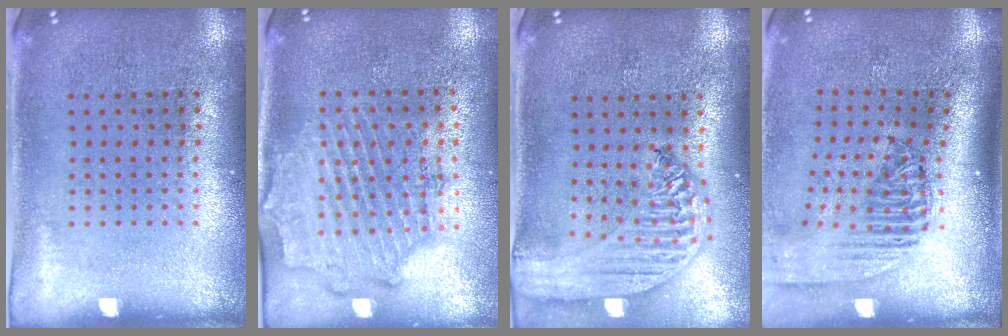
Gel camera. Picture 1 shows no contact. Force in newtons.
{"total": 1.9, "press": 1.7, "slide": 0.7}
{"total": 2.9, "press": 2.3, "slide": 1.7}
{"total": 2.4, "press": 1.8, "slide": 1.5}